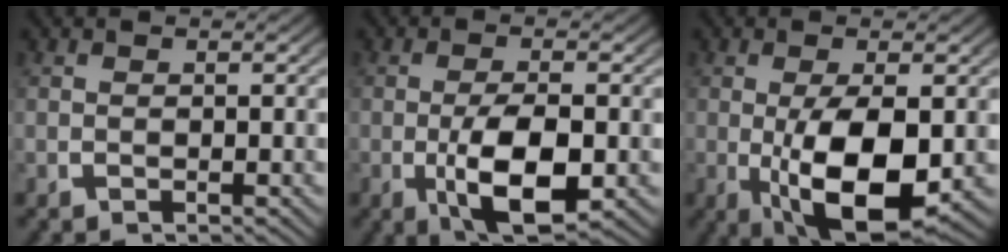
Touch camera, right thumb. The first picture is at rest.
{"total": 7.1, "force": [-1.6, 3.6, 6.0], "torque": [-0.122, -0.028, -0.013]}
{"total": 9.8, "force": [-1.8, 4.9, 8.2], "torque": [-0.156, -0.040, -0.008]}